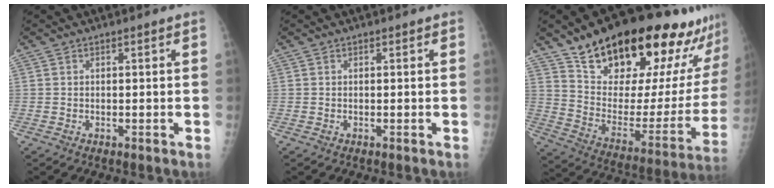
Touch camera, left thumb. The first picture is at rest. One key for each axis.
{"total": 0.0}
{"total": 31.2, "fx": 23.2, "fy": 10.5, "fz": 18.0, "tx": -0.242, "ty": -0.095, "tz": 0.340}